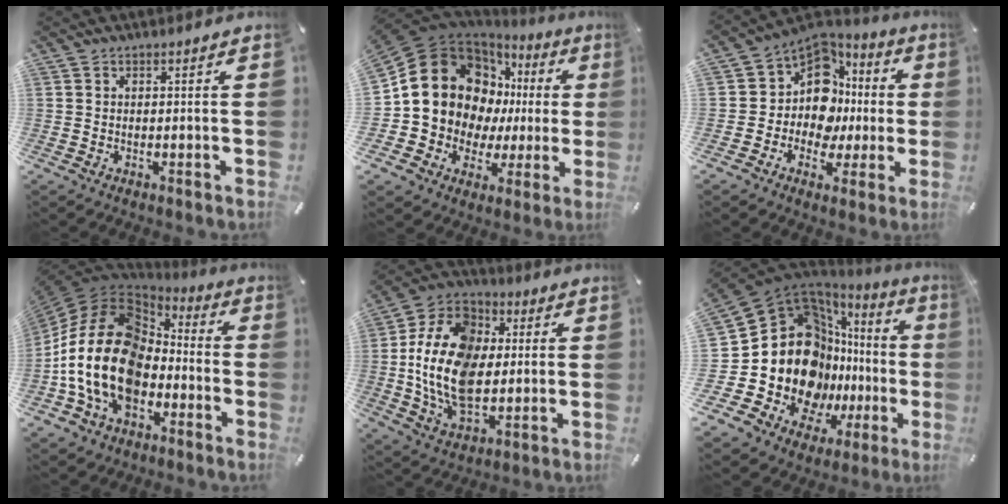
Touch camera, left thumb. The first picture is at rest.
{"total": 19.4, "force": [5.4, 15.5, 10.3], "torque": [-0.177, -0.036, 0.113]}
{"total": 13.1, "force": [1.0, 11.3, 6.5], "torque": [-0.129, -0.023, 0.026]}
{"total": 20.1, "force": [-4.2, 14.6, 13.2], "torque": [-0.301, 0.021, -0.075]}
{"total": 19.2, "force": [-0.2, 14.0, 13.2], "torque": [-0.297, 0.002, -0.008]}
{"total": 23.9, "force": [0.0, 17.2, 16.6], "torque": [-0.290, -0.065, 0.034]}